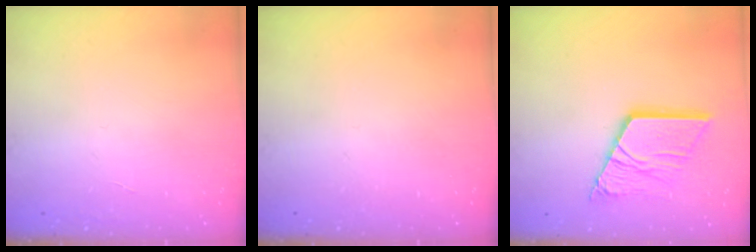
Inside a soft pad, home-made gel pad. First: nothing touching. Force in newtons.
{"total": 0.0}
{"total": 15.1, "press": 15.1, "slide": 1.2}